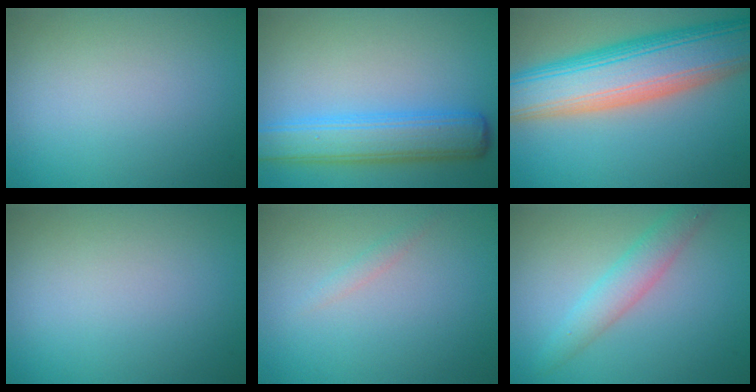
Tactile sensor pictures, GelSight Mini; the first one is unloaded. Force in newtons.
{"total": 5.5, "press": 5.5, "slide": 0.1}
{"total": 11.7, "press": 11.7, "slide": 0.5}
{"total": 0.0}
{"total": 0.7, "press": 0.7, "slide": 0.1}
{"total": 2.9, "press": 2.9, "slide": 0.1}